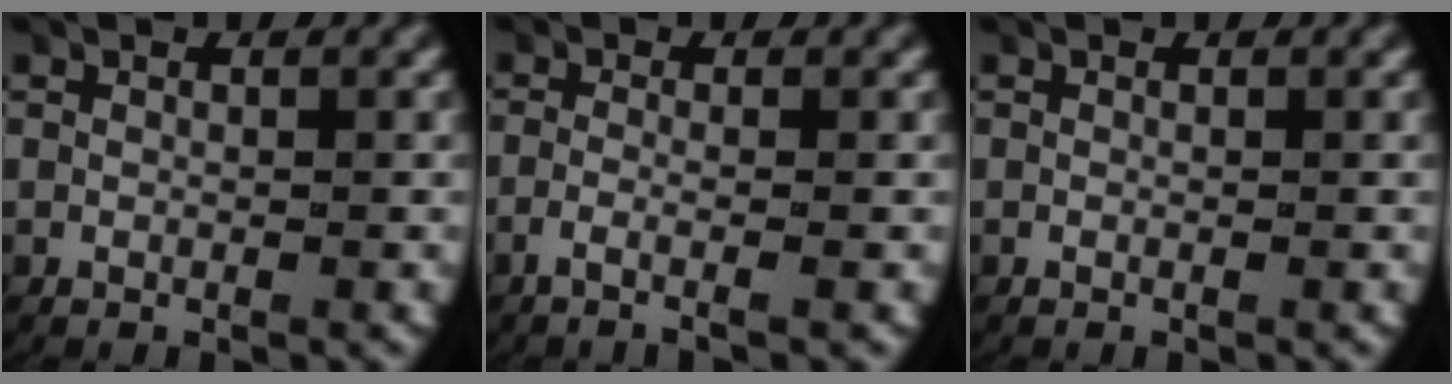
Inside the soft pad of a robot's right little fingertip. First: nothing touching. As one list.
[{"total": 2.2, "force": [-1.4, -0.2, 1.7], "torque": [-0.051, -0.010, -0.021]}, {"total": 0.0}]